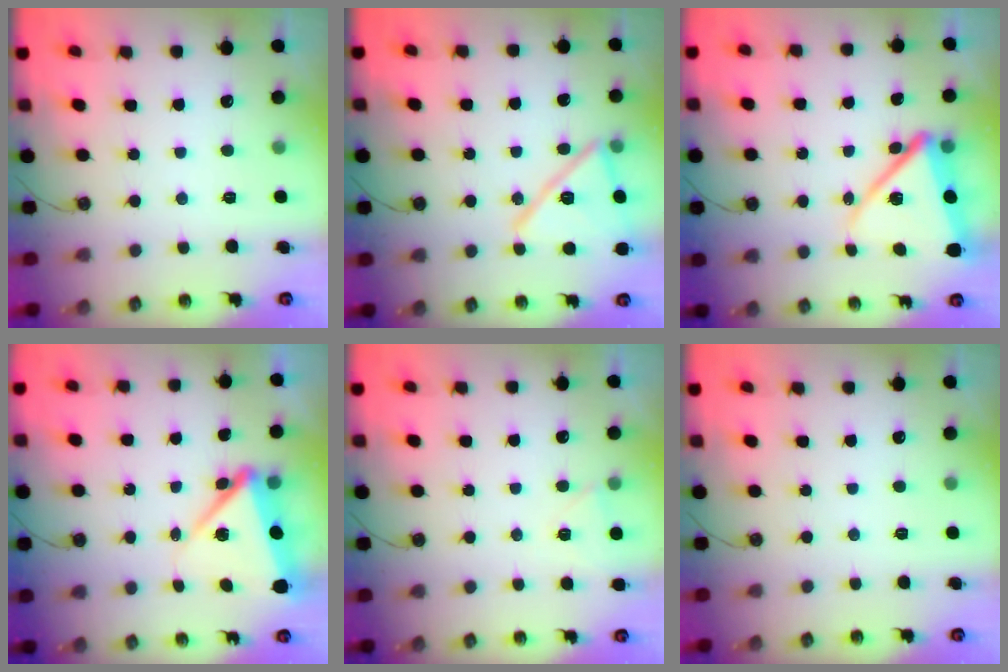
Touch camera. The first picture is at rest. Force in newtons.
{"total": 16.9, "press": 16.9, "slide": 0.3}
{"total": 15.2, "press": 15.2, "slide": 1.4}
{"total": 9.3, "press": 9.1, "slide": 1.7}
{"total": 3.9, "press": 3.6, "slide": 1.6}
{"total": 0.0}